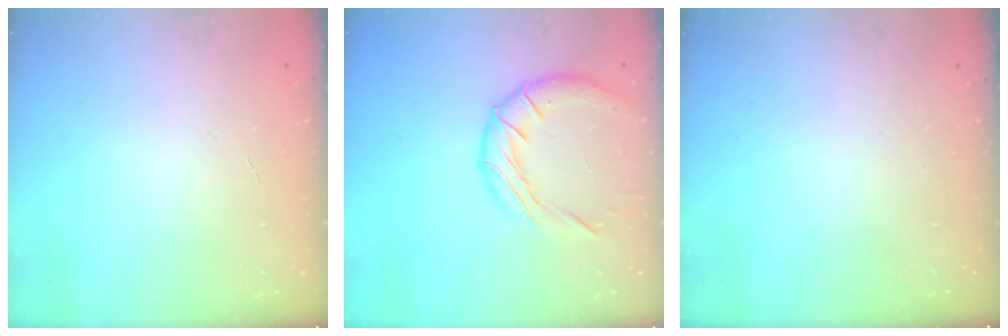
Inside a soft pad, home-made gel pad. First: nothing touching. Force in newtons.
{"total": 12.9, "press": 12.8, "slide": 1.5}
{"total": 0.0}